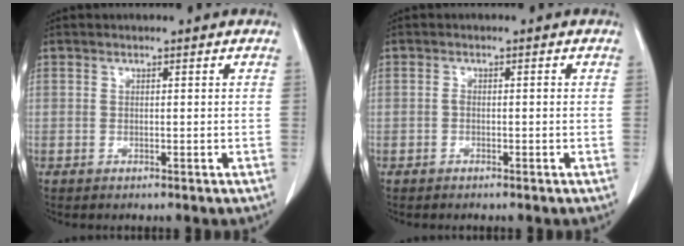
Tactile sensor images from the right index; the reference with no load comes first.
{"total": 0.7, "force": [-0.2, 0.3, 0.6], "torque": [-0.008, 0.004, -0.003]}